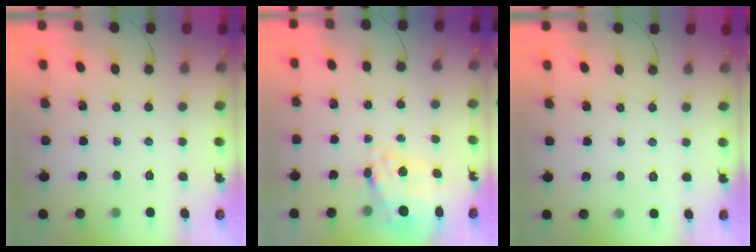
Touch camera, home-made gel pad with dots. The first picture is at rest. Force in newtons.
{"total": 15.5, "press": 15.2, "slide": 3.1}
{"total": 2.0, "press": 1.3, "slide": 1.5}